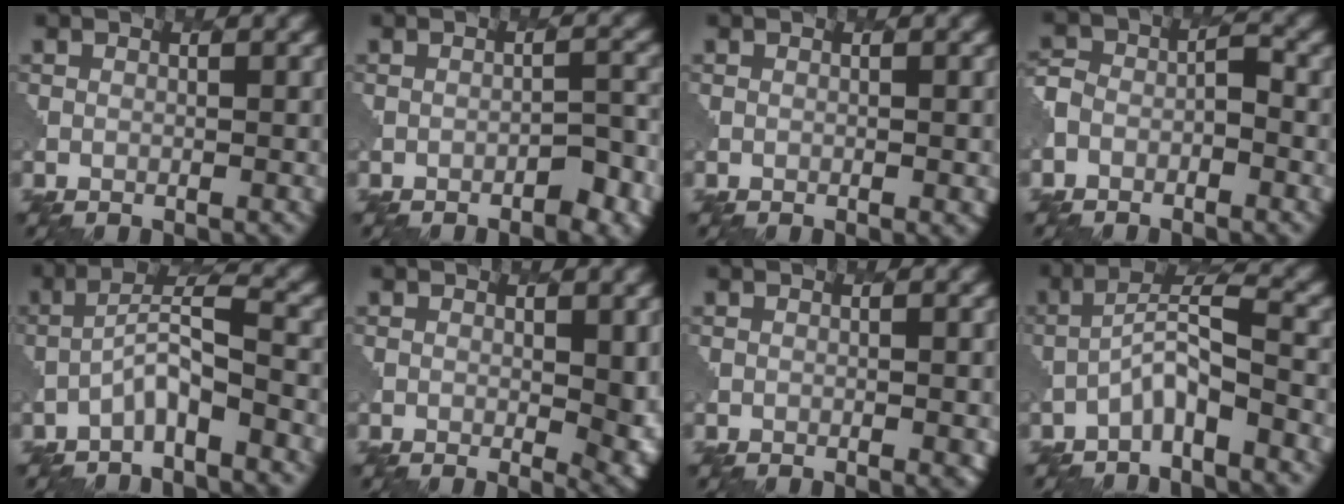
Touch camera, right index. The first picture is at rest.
{"total": 2.2, "force": [-1.5, 0.6, 1.5], "torque": [-0.022, 0.007, -0.021]}
{"total": 0.9, "force": [-0.1, 0.4, 0.8], "torque": [-0.003, 0.000, 0.005]}
{"total": 2.8, "force": [-1.5, 2.0, 1.3], "torque": [-0.020, 0.009, -0.039]}
{"total": 3.3, "force": [-1.9, 0.5, 2.6], "torque": [-0.050, 0.015, -0.046]}
{"total": 4.6, "force": [0.3, 1.7, 4.2], "torque": [-0.055, -0.008, 0.006]}
{"total": 1.2, "force": [-0.2, 0.4, 1.1], "torque": [-0.008, -0.001, 0.004]}
{"total": 3.5, "force": [-2.1, 0.5, 2.7], "torque": [-0.052, 0.014, -0.050]}